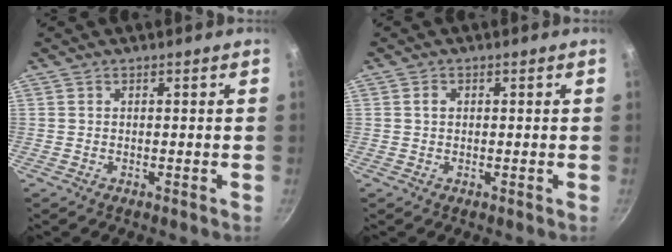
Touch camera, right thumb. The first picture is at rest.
{"total": 1.5, "force": [0.4, 1.1, 0.9], "torque": [-0.012, 0.005, 0.005]}